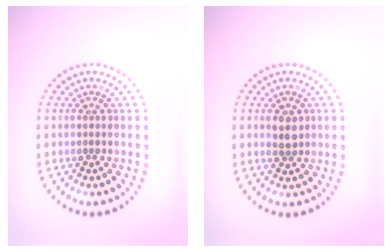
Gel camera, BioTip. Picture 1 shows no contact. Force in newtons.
{"total": 2.0, "press": 1.9, "slide": 0.5}